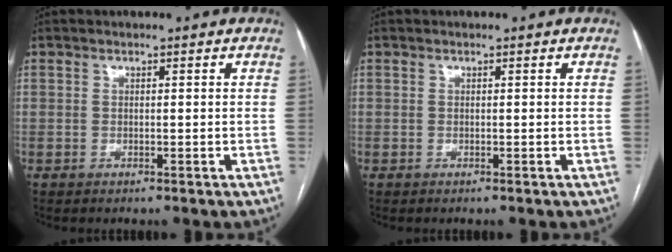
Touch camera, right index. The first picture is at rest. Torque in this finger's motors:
{"motor_torque": [0.00, 0.00, 0.00, 0.00]}